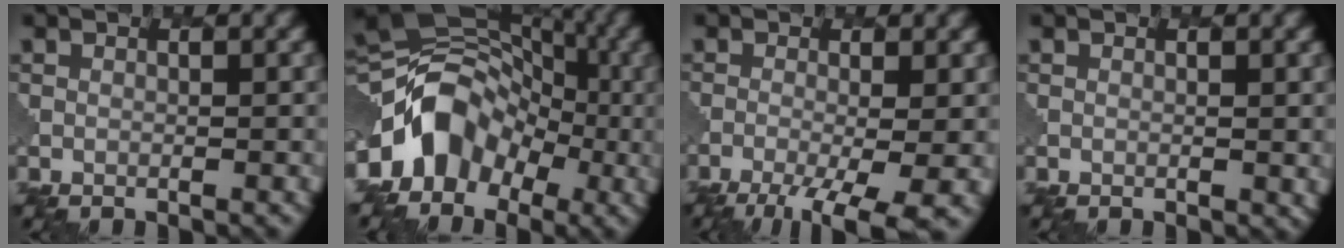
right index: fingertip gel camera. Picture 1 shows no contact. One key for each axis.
{"total": 8.2, "fx": -3.1, "fy": 6.4, "fz": 4.0, "tx": -0.043, "ty": 0.009, "tz": -0.064}
{"total": 7.1, "fx": -3.7, "fy": 2.0, "fz": 5.7, "tx": -0.096, "ty": -0.021, "tz": -0.055}
{"total": 1.0, "fx": 0.2, "fy": 0.5, "fz": 0.8, "tx": -0.012, "ty": -0.006, "tz": 0.005}